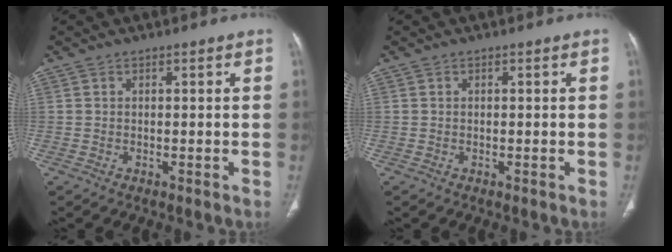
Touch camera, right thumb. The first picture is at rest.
{"total": 0.0}